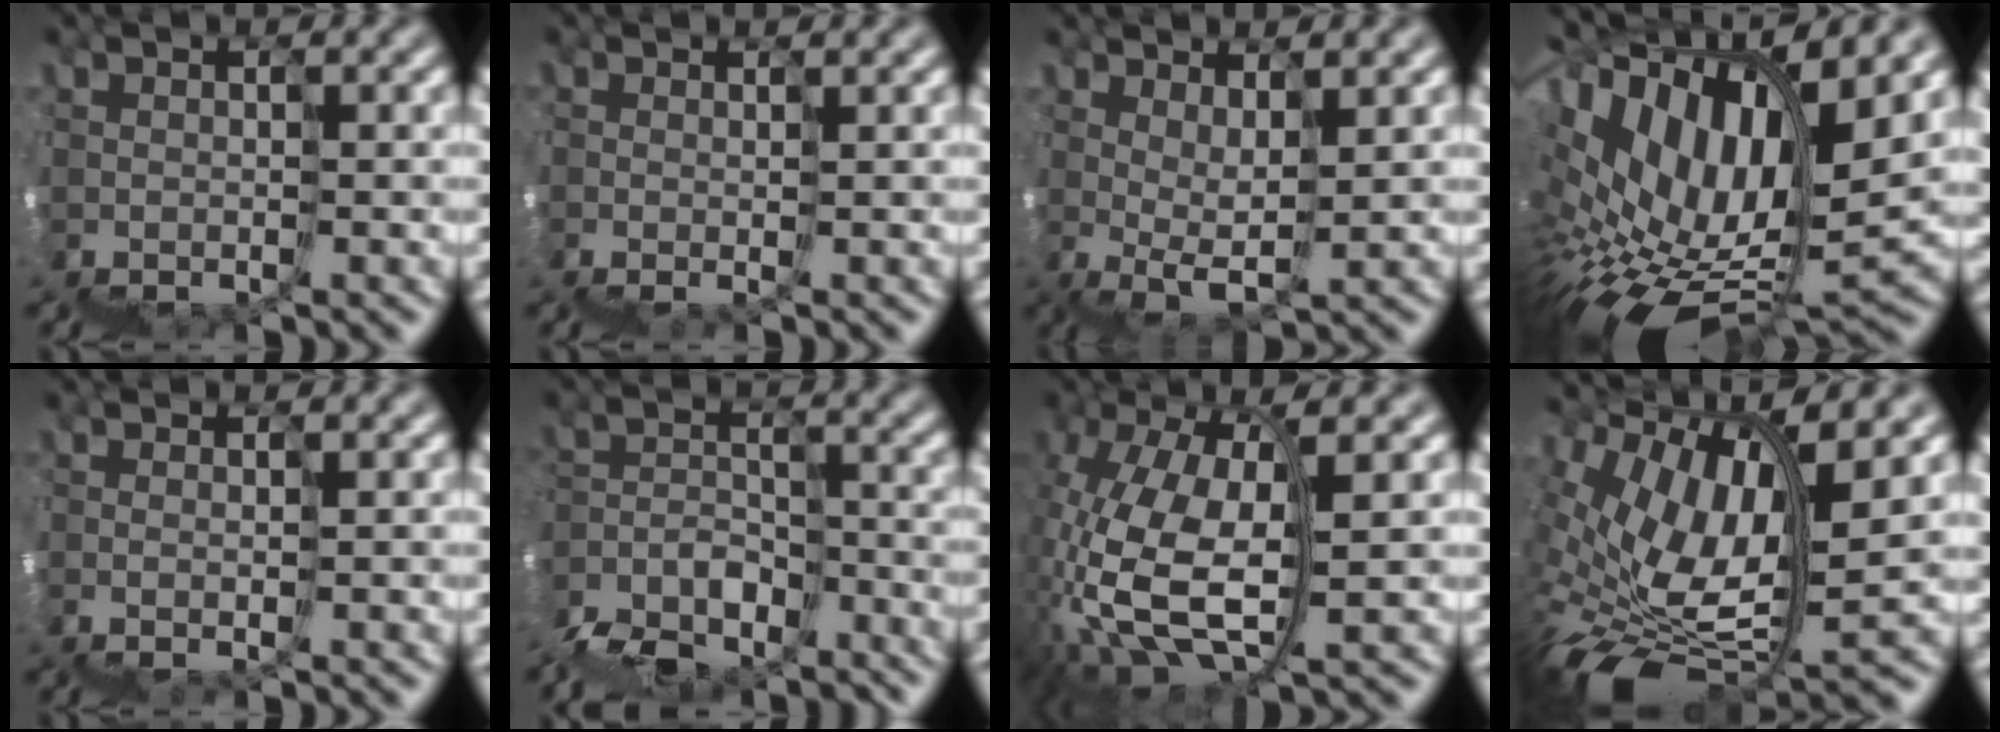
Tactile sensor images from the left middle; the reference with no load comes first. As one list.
[{"total": 2.7, "force": [0.1, 1.1, 2.4], "torque": [-0.013, 0.001, 0.001]}, {"total": 2.2, "force": [1.7, -1.2, -0.7], "torque": [0.008, 0.015, 0.030]}, {"total": 11.0, "force": [3.3, 5.4, 9.0], "torque": [-0.178, 0.017, 0.078]}, {"total": 1.9, "force": [0.1, 0.7, 1.8], "torque": [-0.009, 0.004, 0.006]}, {"total": 7.1, "force": [-6.6, 0.8, -2.5], "torque": [0.037, 0.007, -0.114]}, {"total": 7.4, "force": [-0.5, 3.5, 6.5], "torque": [-0.173, 0.006, -0.002]}, {"total": 7.3, "force": [1.9, 2.9, 6.4], "torque": [-0.135, 0.011, 0.040]}]